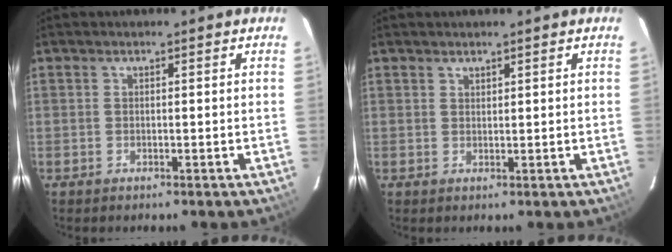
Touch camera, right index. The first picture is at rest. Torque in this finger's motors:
{"motor_torque": [0.17, 0.16, -0.09, -0.01]}